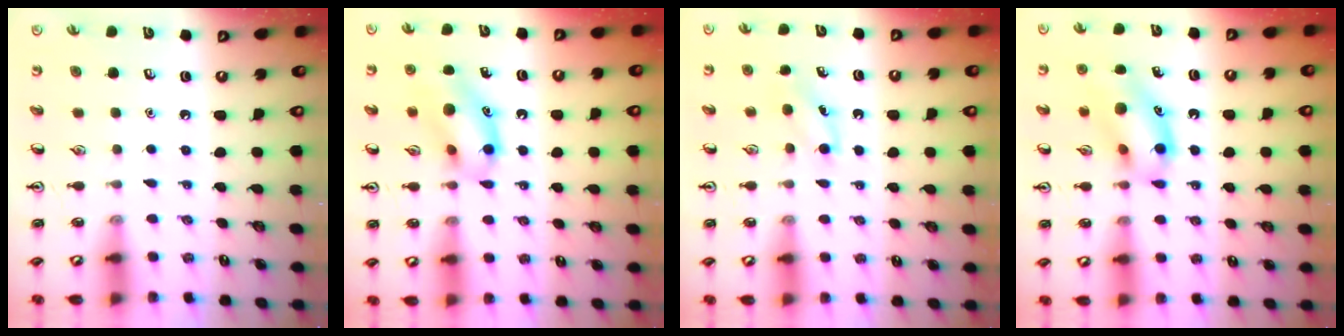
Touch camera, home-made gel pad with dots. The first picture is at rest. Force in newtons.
{"total": 13.0, "press": 12.7, "slide": 2.6}
{"total": 4.3, "press": 4.1, "slide": 1.3}
{"total": 14.1, "press": 13.7, "slide": 3.0}